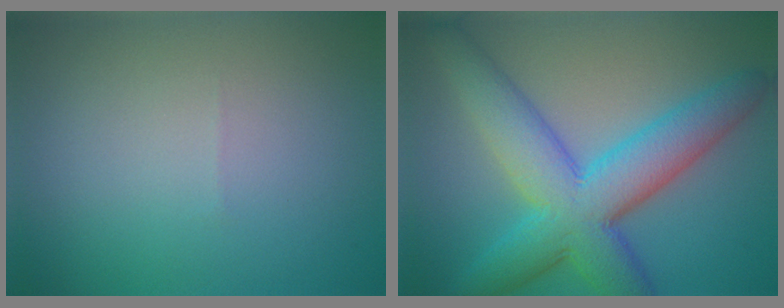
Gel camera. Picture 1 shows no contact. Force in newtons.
{"total": 9.5, "press": 9.5, "slide": 0.1}